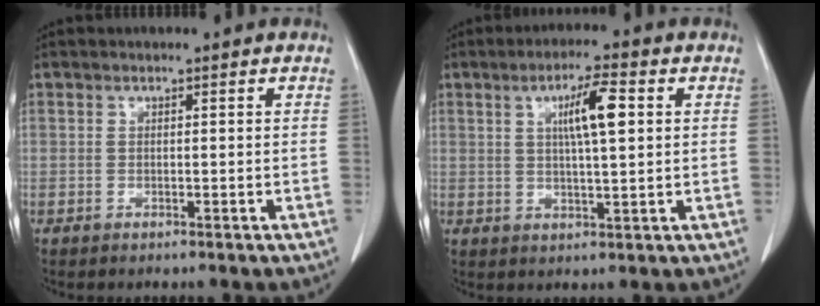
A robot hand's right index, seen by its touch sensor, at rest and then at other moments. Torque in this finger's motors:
{"motor_torque": [0.51, 0.45, 0.28, 0.09]}